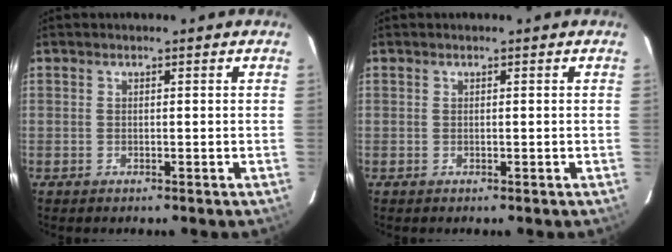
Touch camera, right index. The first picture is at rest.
{"total": 0.0}